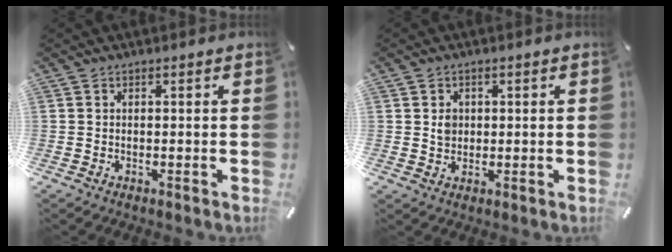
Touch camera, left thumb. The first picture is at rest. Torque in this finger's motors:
{"motor_torque": [-0.13, -0.20, 0.22, -0.27, 0.00]}